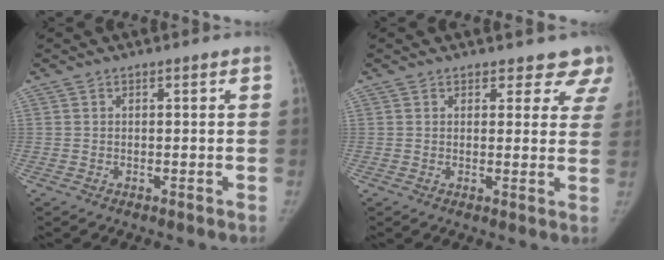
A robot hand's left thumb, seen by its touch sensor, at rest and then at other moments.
{"total": 6.5, "force": [5.7, 3.1, 0.4], "torque": [0.050, -0.025, 0.042]}